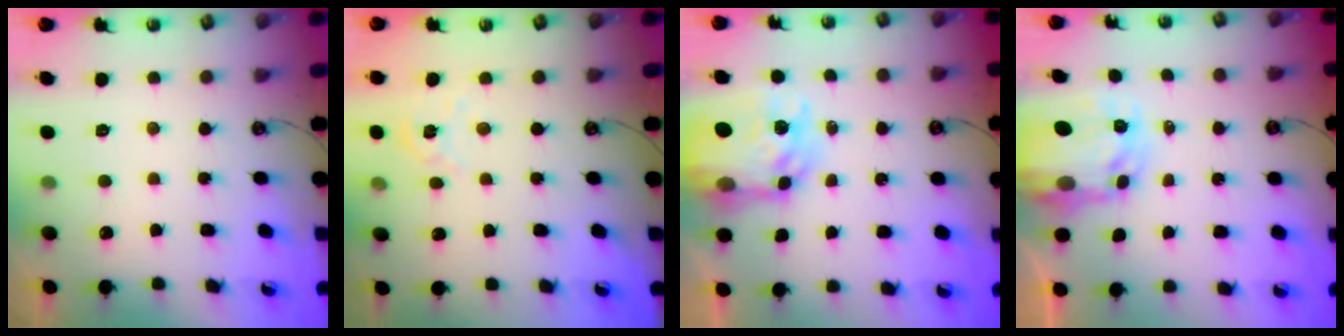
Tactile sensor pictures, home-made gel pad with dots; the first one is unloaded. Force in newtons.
{"total": 3.1, "press": 3.1, "slide": 0.3}
{"total": 8.5, "press": 8.5, "slide": 0.7}
{"total": 5.2, "press": 5.2, "slide": 0.4}